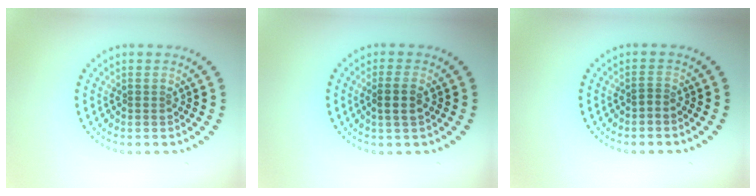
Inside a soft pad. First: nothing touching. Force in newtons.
{"total": 2.0, "press": 1.8, "slide": 0.8}
{"total": 0.6, "press": 0.3, "slide": 0.6}